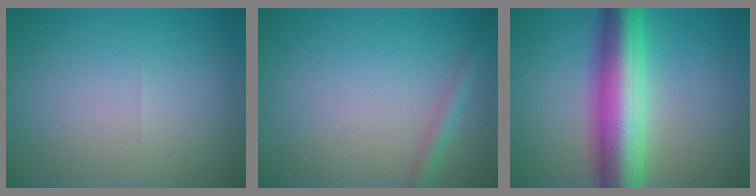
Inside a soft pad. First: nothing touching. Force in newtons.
{"total": 1.6, "press": 1.6, "slide": 0.1}
{"total": 10.3, "press": 10.3, "slide": 0.2}